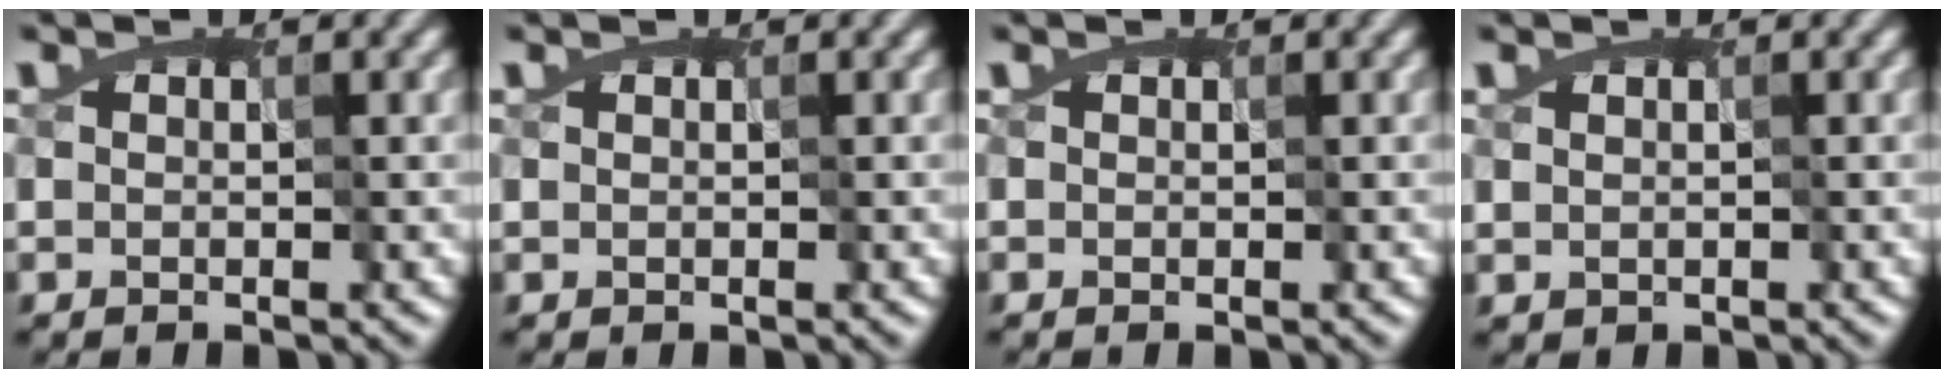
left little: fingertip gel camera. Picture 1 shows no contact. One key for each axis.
{"total": 0.0}
{"total": 0.0}
{"total": 0.6, "fx": 0.2, "fy": 0.5, "fz": 0.2, "tx": -0.012, "ty": 0.000, "tz": 0.010}